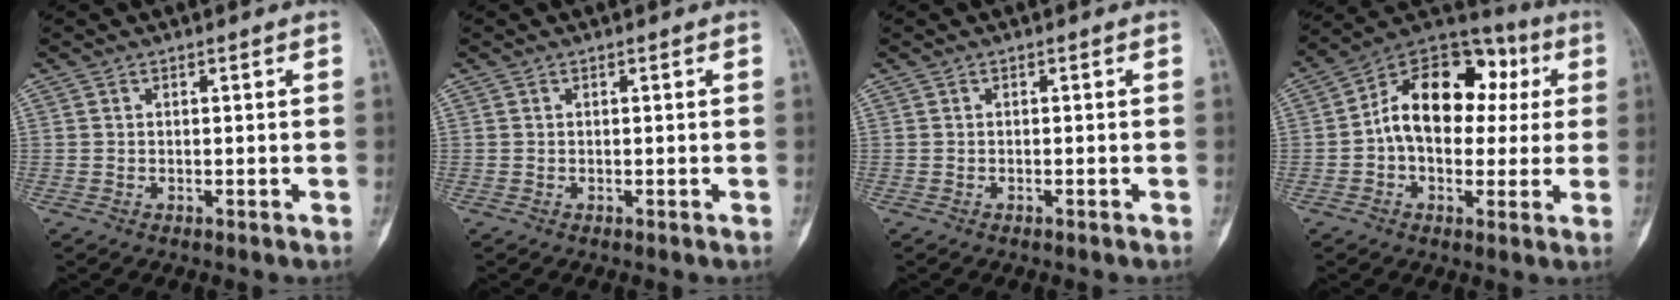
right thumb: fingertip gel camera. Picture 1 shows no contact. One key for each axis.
{"total": 0.0}
{"total": 0.5, "fx": -0.4, "fy": 0.1, "fz": 0.3, "tx": -0.014, "ty": 0.003, "tz": -0.003}
{"total": 18.1, "fx": 2.1, "fy": 12.3, "fz": 13.1, "tx": -0.162, "ty": 0.041, "tz": 0.023}